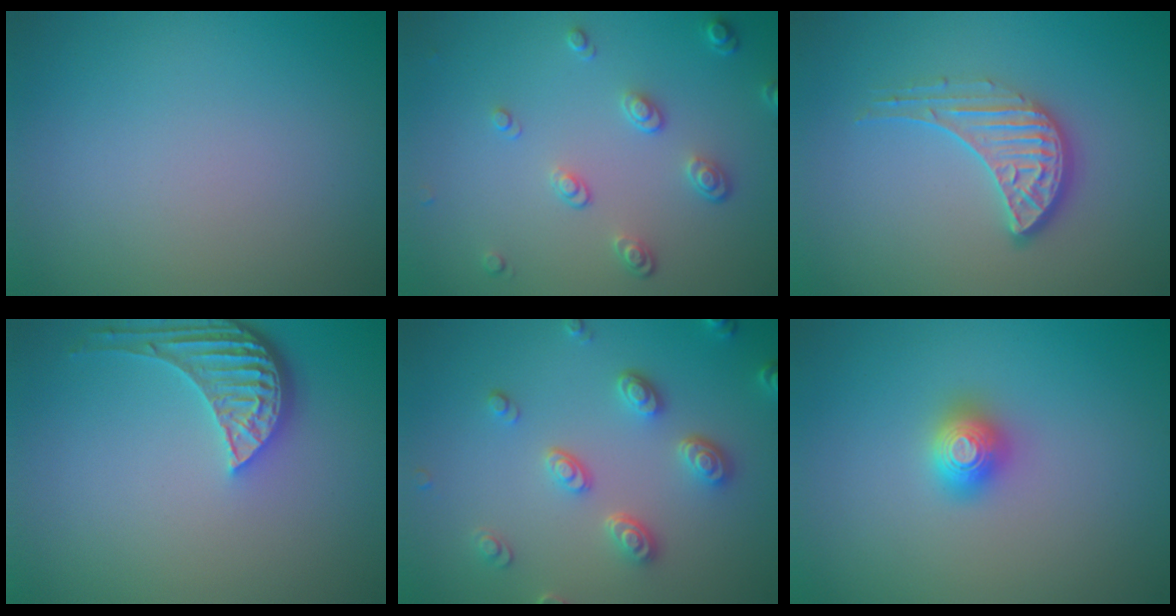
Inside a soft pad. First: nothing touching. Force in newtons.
{"total": 2.6, "press": 1.7, "slide": 2.0}
{"total": 3.3, "press": 2.9, "slide": 1.6}
{"total": 4.3, "press": 3.5, "slide": 2.6}
{"total": 3.5, "press": 3.2, "slide": 1.4}
{"total": 1.6, "press": 1.6, "slide": 0.2}